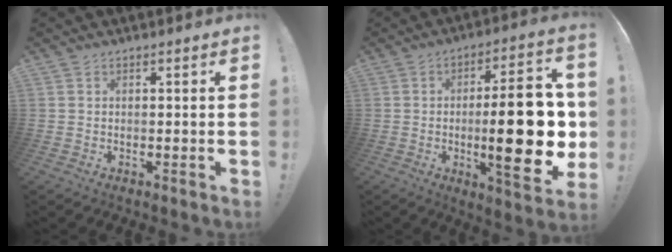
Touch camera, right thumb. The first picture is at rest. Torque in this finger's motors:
{"motor_torque": [1.76, 2.39, 1.94, 0.11, 0.11]}